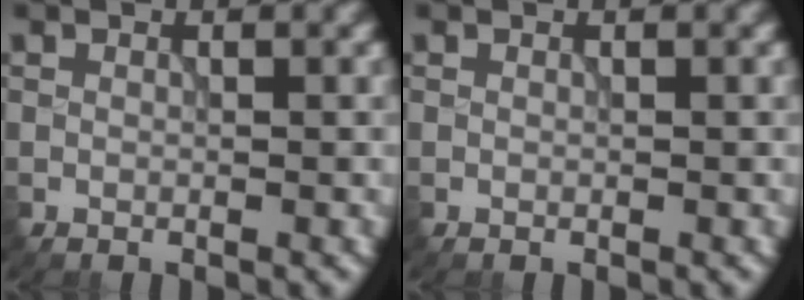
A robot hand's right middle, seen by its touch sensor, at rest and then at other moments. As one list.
[{"total": 0.0}]